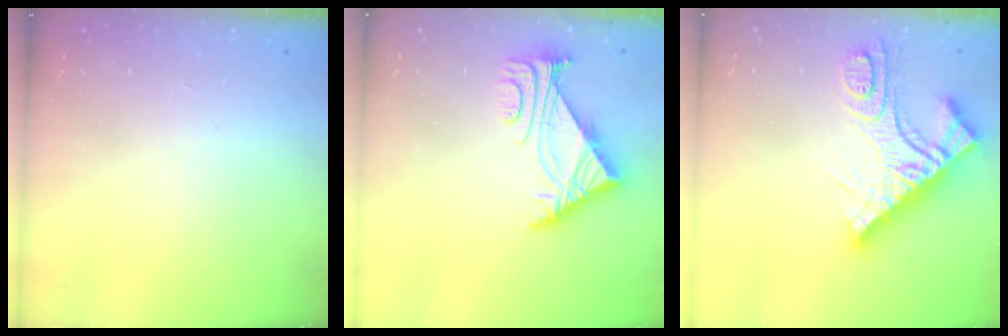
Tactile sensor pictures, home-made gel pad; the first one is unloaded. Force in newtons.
{"total": 5.0, "press": 4.9, "slide": 1.0}
{"total": 15.9, "press": 15.8, "slide": 1.7}